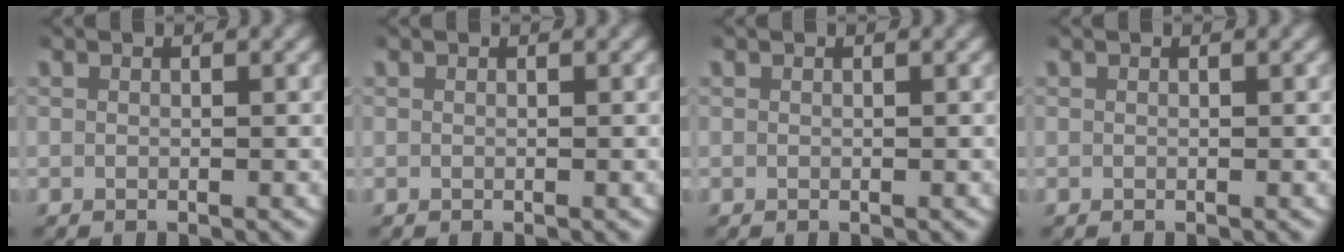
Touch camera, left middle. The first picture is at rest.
{"total": 0.0}
{"total": 0.0}
{"total": 0.0}